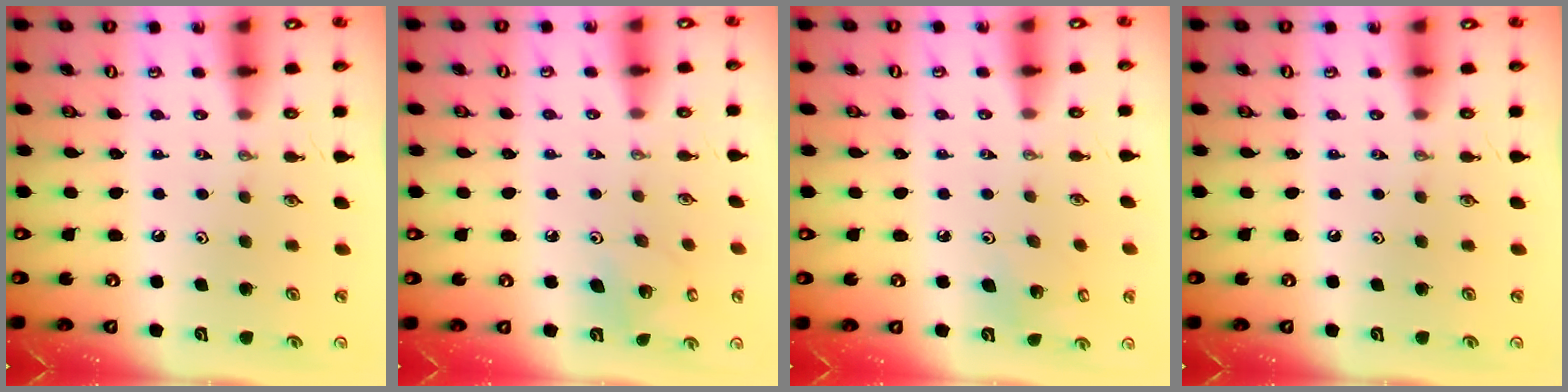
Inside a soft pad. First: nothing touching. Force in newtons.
{"total": 4.4, "press": 4.4, "slide": 0.2}
{"total": 4.1, "press": 3.9, "slide": 1.2}
{"total": 0.0}